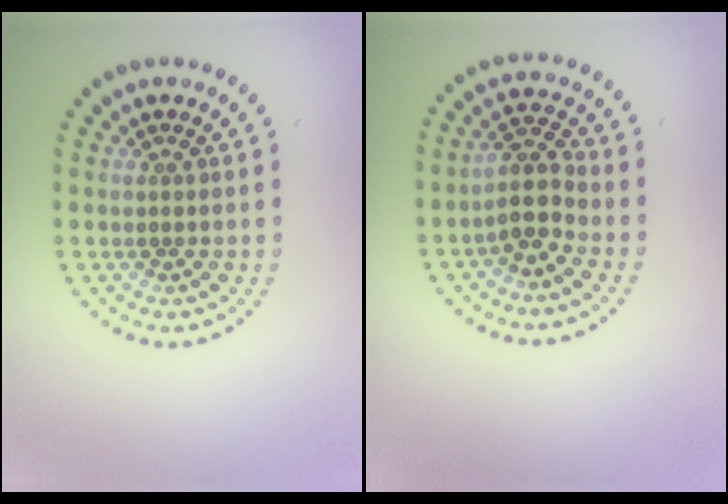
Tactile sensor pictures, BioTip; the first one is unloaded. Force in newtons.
{"total": 2.8, "press": 2.3, "slide": 1.6}